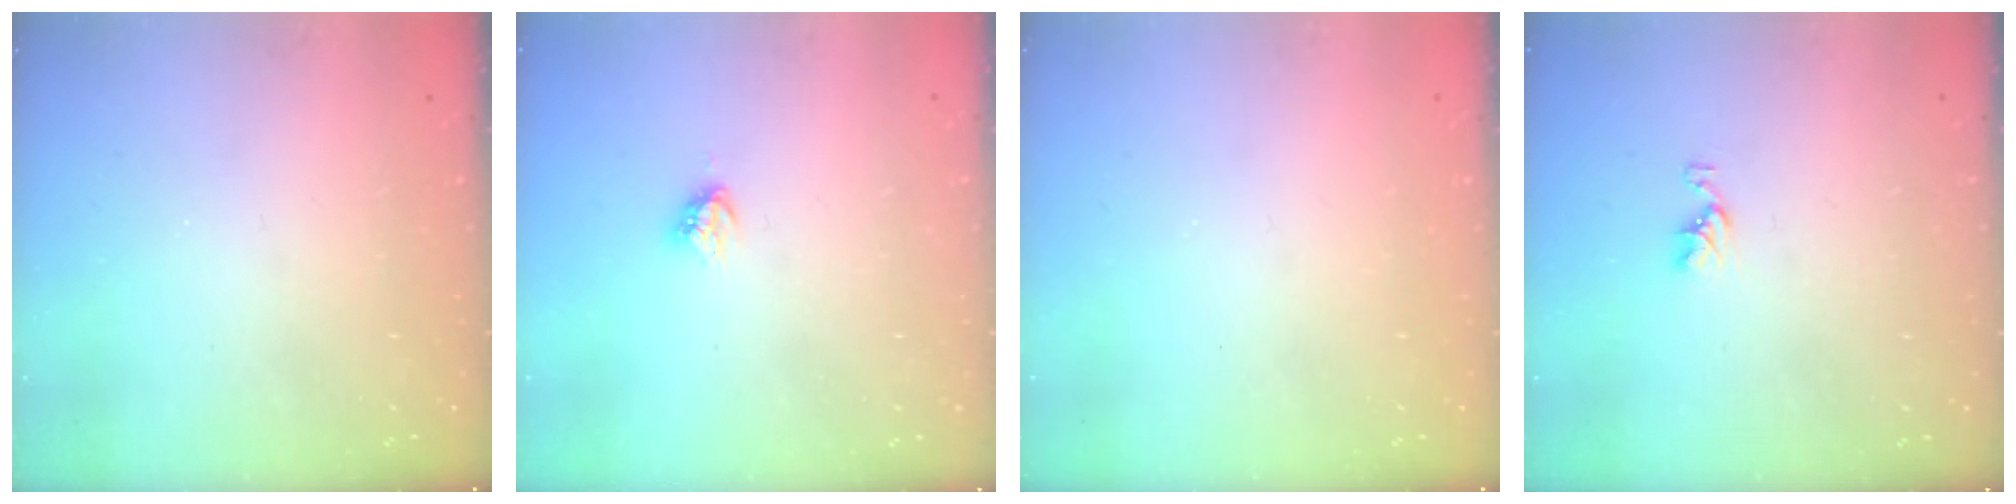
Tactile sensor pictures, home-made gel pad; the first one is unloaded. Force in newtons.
{"total": 4.0, "press": 3.9, "slide": 0.5}
{"total": 0.0}
{"total": 3.3, "press": 3.3, "slide": 0.5}